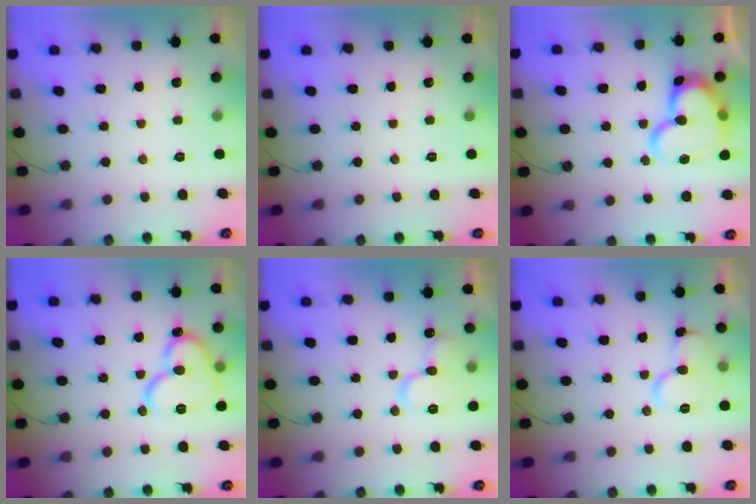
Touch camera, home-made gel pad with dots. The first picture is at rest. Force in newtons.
{"total": 0.0}
{"total": 18.2, "press": 18.1, "slide": 1.8}
{"total": 14.8, "press": 14.7, "slide": 1.3}
{"total": 12.1, "press": 11.9, "slide": 1.6}
{"total": 10.1, "press": 10.1, "slide": 1.1}